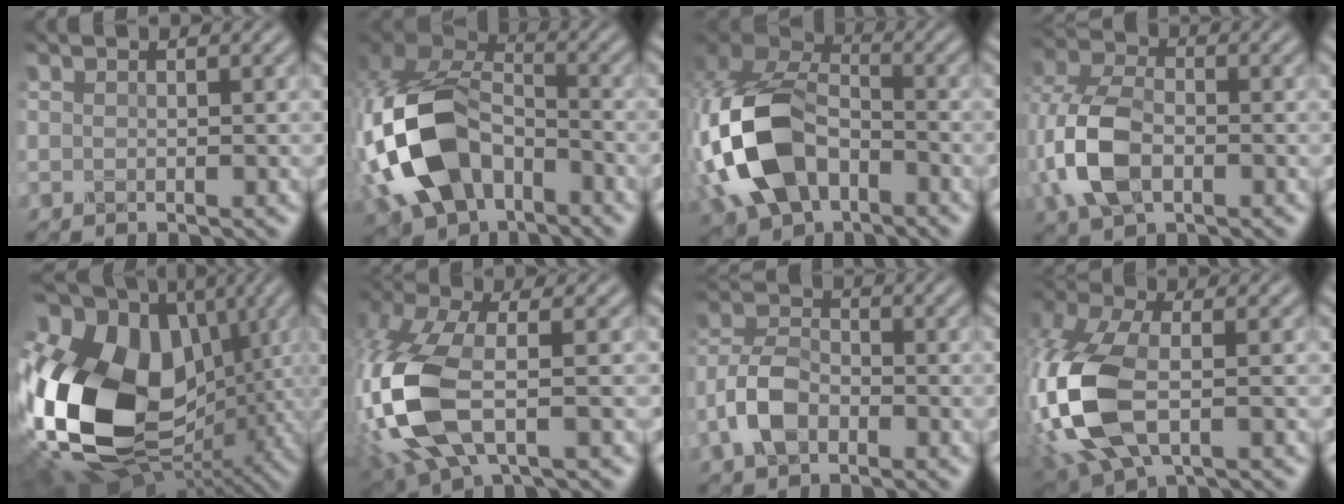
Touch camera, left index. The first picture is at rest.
{"total": 12.3, "force": [-4.5, 8.1, 8.1], "torque": [-0.179, -0.002, -0.093]}
{"total": 11.7, "force": [-4.1, 7.7, 7.8], "torque": [-0.179, -0.003, -0.086]}
{"total": 8.1, "force": [-2.0, 5.2, 5.9], "torque": [-0.157, -0.004, -0.050]}
{"total": 19.2, "force": [-1.6, 12.8, 14.2], "torque": [-0.299, -0.004, -0.026]}
{"total": 9.6, "force": [-2.3, 4.3, 8.2], "torque": [-0.213, -0.003, -0.061]}
{"total": 4.5, "force": [-2.2, 2.7, 2.8], "torque": [-0.063, 0.006, -0.053]}
{"total": 11.1, "force": [-2.1, 6.0, 9.1], "torque": [-0.242, -0.003, -0.051]}